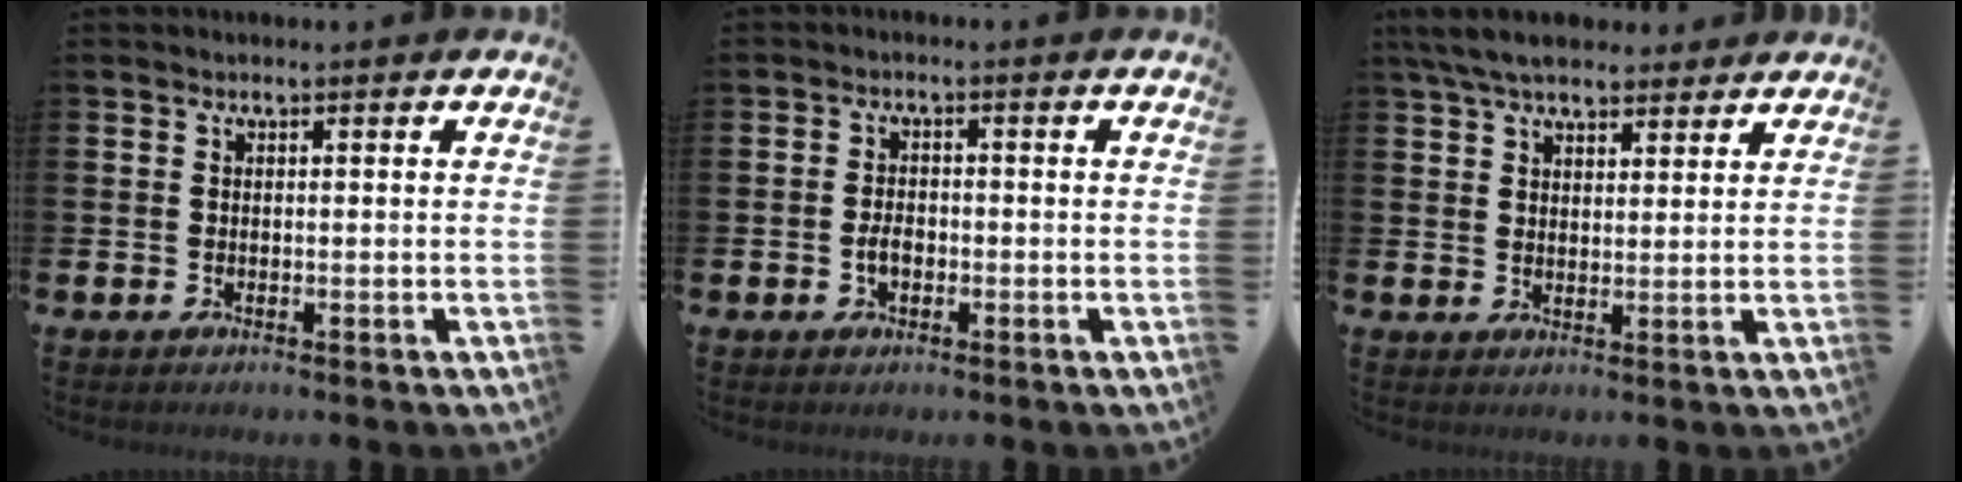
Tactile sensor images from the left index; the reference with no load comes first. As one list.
[{"total": 2.2, "force": [-0.6, 1.4, 1.6], "torque": [-0.018, 0.000, -0.014]}, {"total": 6.3, "force": [5.8, 1.8, 1.9], "torque": [-0.051, -0.014, 0.108]}]